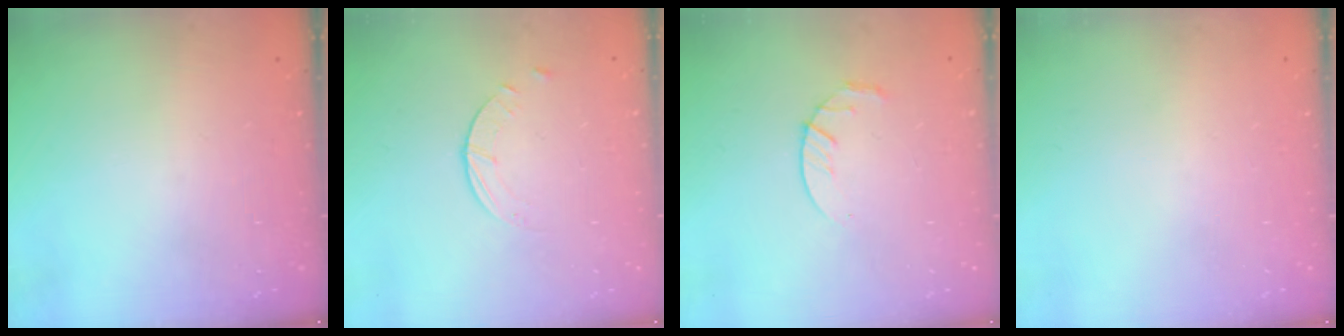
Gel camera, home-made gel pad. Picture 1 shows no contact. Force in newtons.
{"total": 0.9, "press": 0.9, "slide": 0.1}
{"total": 4.3, "press": 4.2, "slide": 0.6}
{"total": 0.0}